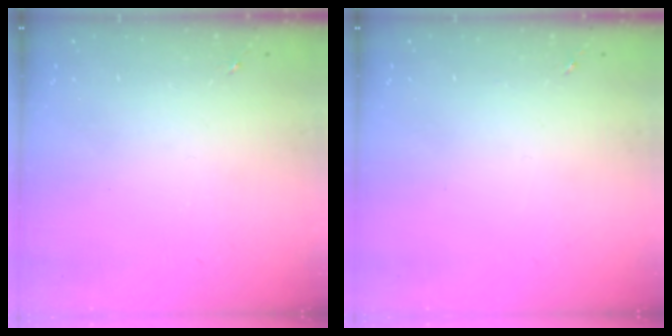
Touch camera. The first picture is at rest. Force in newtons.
{"total": 0.0}